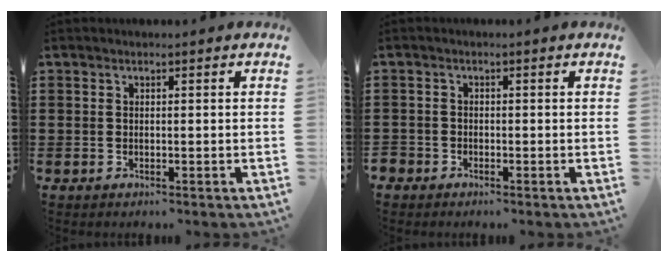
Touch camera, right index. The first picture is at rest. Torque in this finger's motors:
{"motor_torque": [-1.19, 0.94, -0.55, -0.21]}